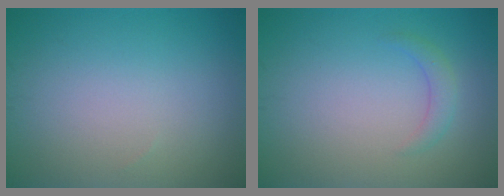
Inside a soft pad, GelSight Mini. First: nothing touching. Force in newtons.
{"total": 1.4, "press": 1.4, "slide": 0.0}